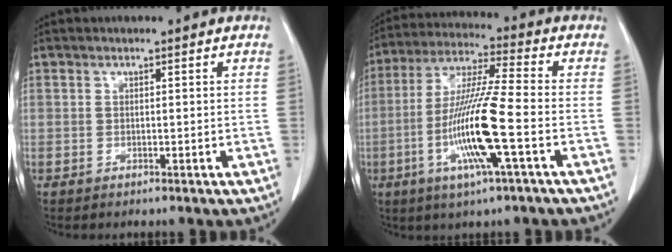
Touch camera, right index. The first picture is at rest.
{"total": 13.7, "force": [-3.9, -0.1, 13.1], "torque": [-0.265, -0.010, -0.080]}